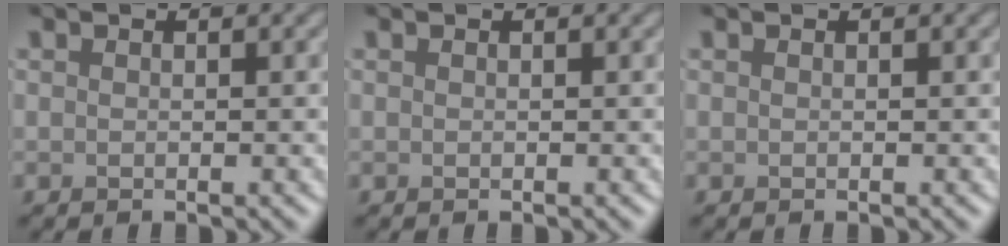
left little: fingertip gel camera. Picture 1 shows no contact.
{"total": 0.0}
{"total": 0.0}